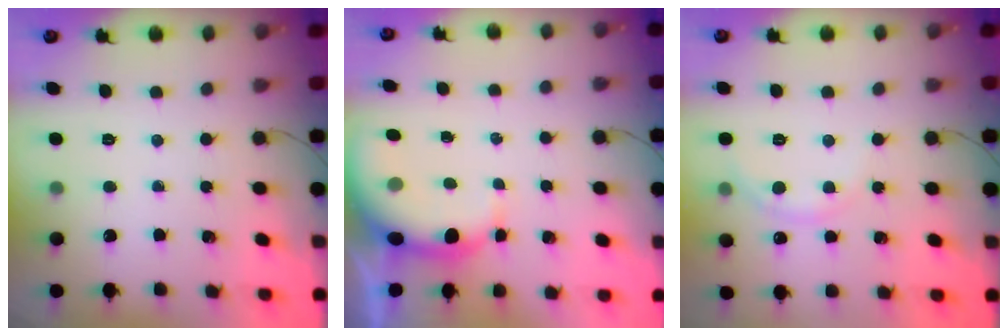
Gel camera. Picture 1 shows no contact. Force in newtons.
{"total": 4.8, "press": 4.7, "slide": 1.1}
{"total": 3.2, "press": 3.1, "slide": 1.0}